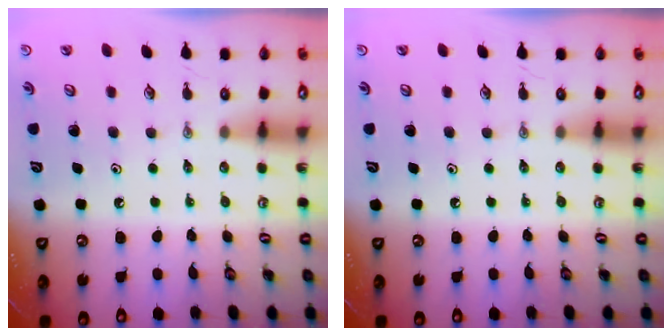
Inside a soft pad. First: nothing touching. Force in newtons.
{"total": 0.0}